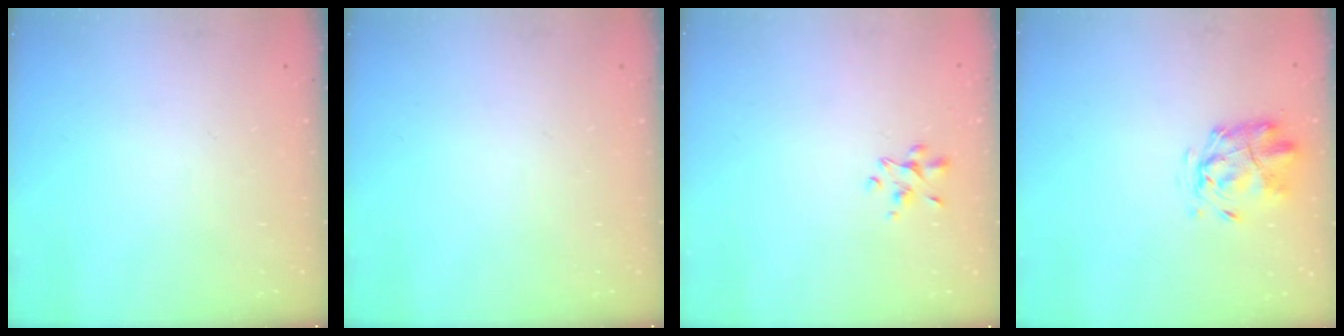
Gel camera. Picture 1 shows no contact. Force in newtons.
{"total": 0.0}
{"total": 2.9, "press": 2.8, "slide": 0.9}
{"total": 2.3, "press": 2.2, "slide": 0.6}